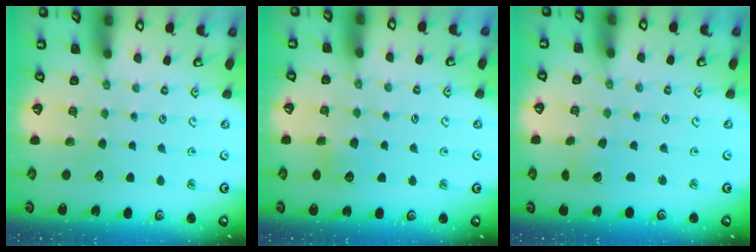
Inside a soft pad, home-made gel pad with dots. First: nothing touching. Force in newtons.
{"total": 5.5, "press": 5.5, "slide": 0.6}
{"total": 2.1, "press": 2.1, "slide": 0.1}